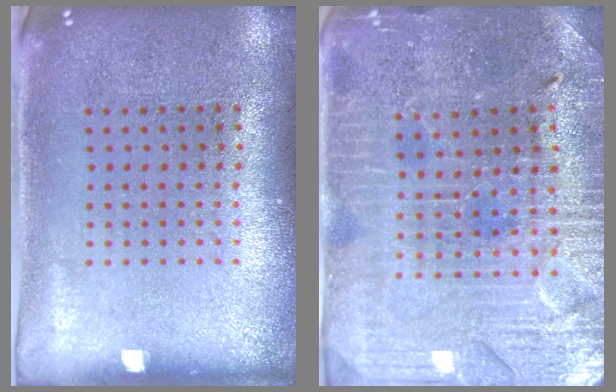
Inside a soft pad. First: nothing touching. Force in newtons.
{"total": 3.3, "press": 3.3, "slide": 0.5}